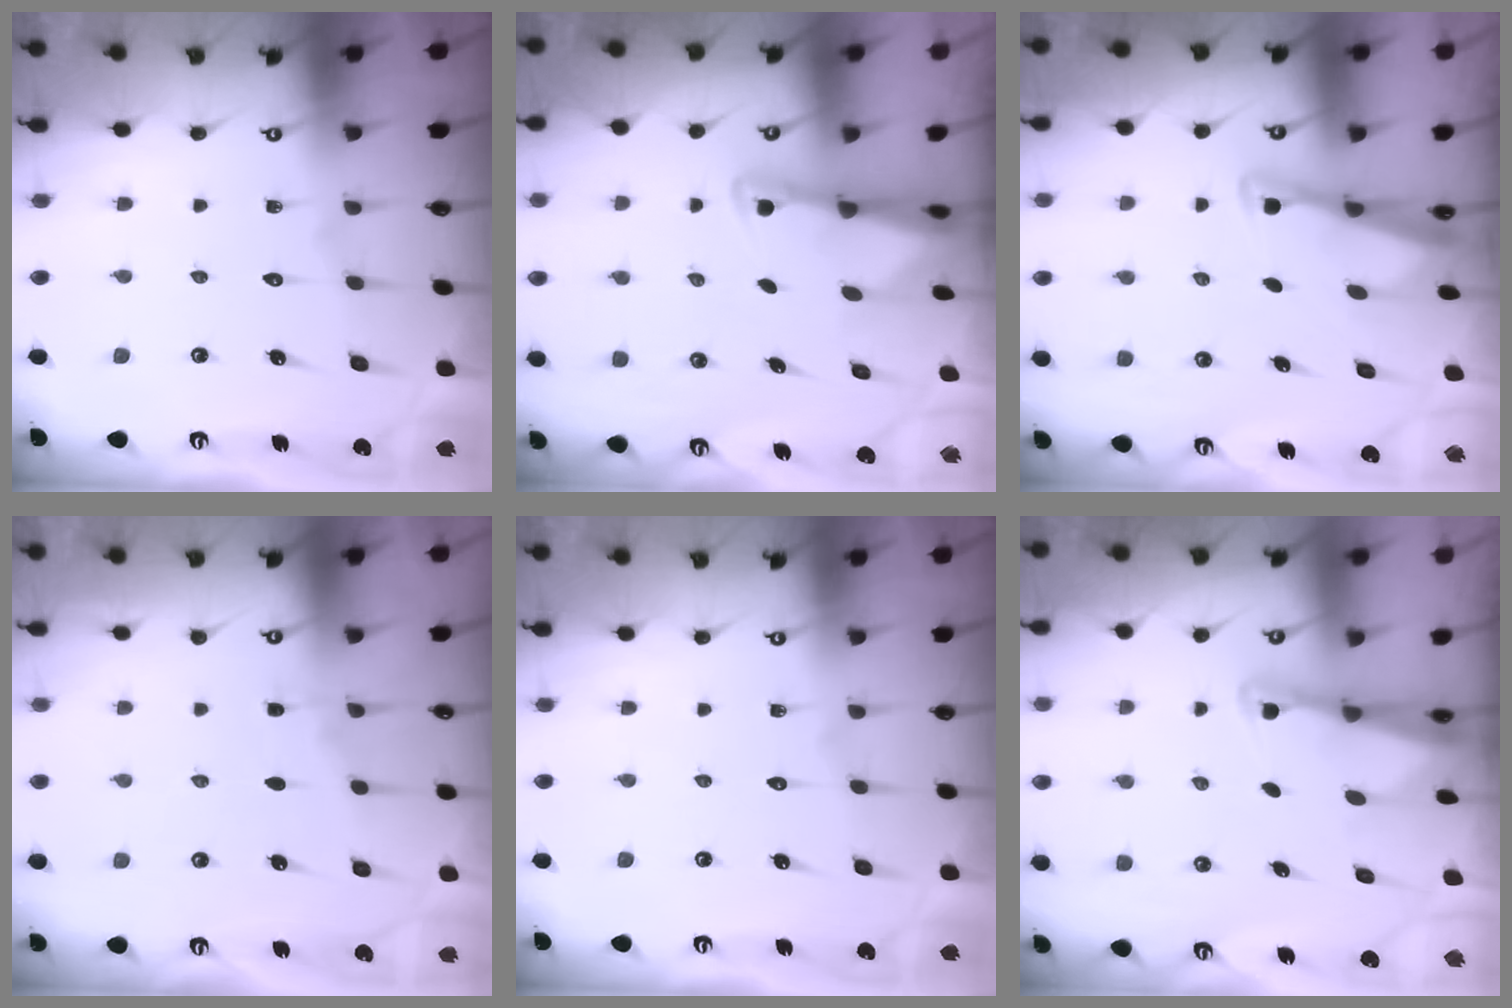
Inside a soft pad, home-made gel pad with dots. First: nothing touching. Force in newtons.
{"total": 2.4, "press": 2.4, "slide": 0.5}
{"total": 3.0, "press": 2.9, "slide": 0.3}
{"total": 1.6, "press": 1.6, "slide": 0.3}
{"total": 0.0}
{"total": 2.6, "press": 2.6, "slide": 0.2}